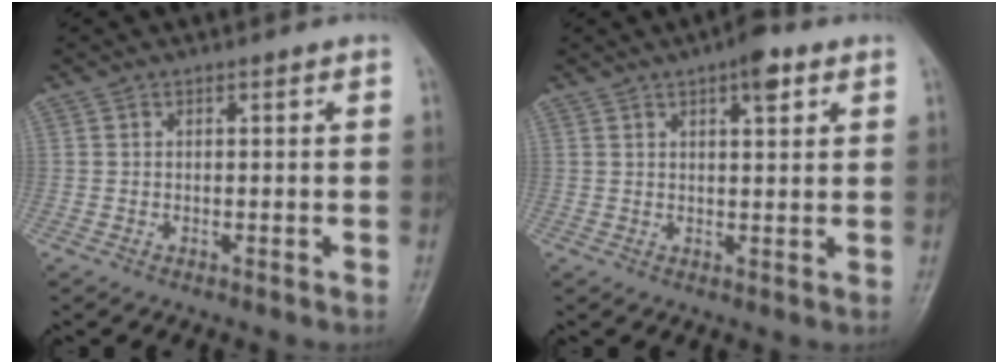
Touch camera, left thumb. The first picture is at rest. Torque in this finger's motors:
{"motor_torque": [0.80, 0.49, 0.44, -0.52, 0.00]}